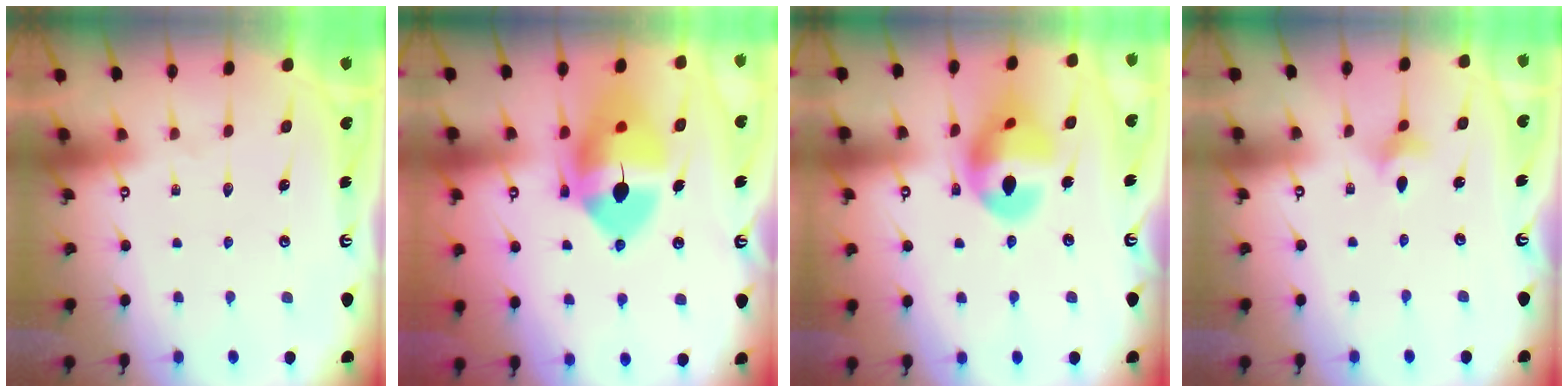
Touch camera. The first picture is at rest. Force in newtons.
{"total": 16.4, "press": 16.2, "slide": 2.3}
{"total": 14.9, "press": 14.8, "slide": 1.5}
{"total": 2.9, "press": 2.9, "slide": 0.6}